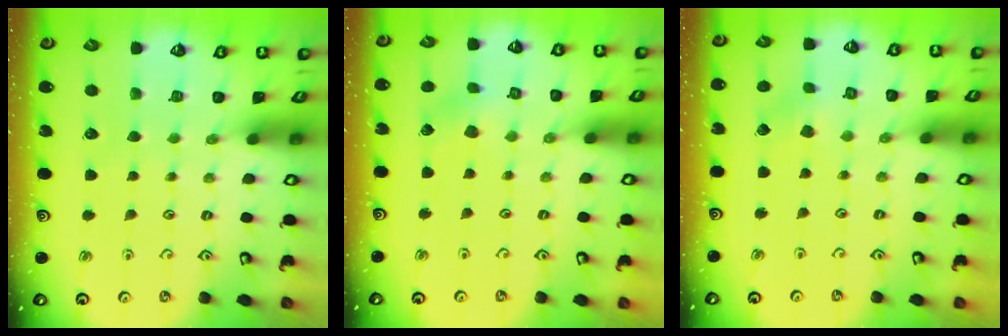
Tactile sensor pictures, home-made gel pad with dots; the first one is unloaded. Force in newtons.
{"total": 2.8, "press": 2.7, "slide": 0.8}
{"total": 2.2, "press": 2.2, "slide": 0.1}